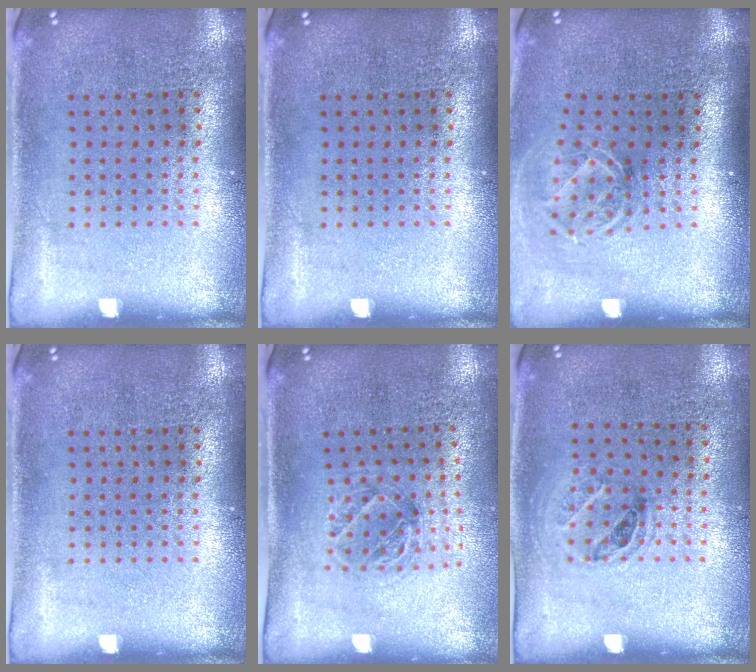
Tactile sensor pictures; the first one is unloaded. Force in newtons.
{"total": 0.0}
{"total": 1.8, "press": 1.3, "slide": 1.2}
{"total": 0.0}
{"total": 1.1, "press": 1.1, "slide": 0.2}
{"total": 1.0, "press": 0.8, "slide": 0.6}